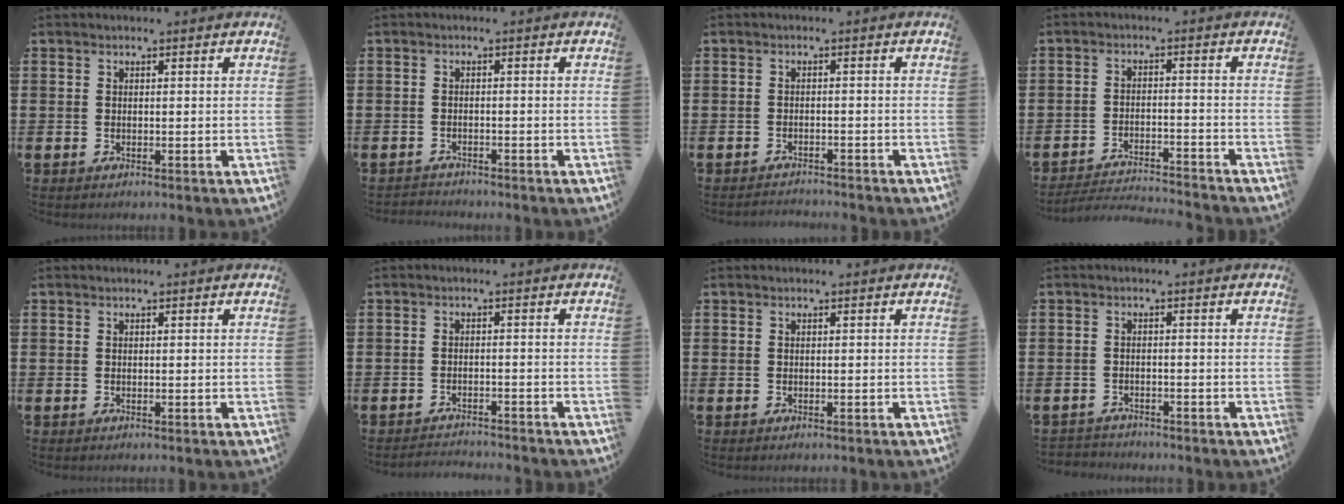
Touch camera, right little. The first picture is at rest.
{"total": 1.2, "force": [-1.2, 0.1, -0.2], "torque": [0.000, 0.003, -0.026]}
{"total": 1.4, "force": [-1.4, -0.1, -0.2], "torque": [-0.001, 0.004, -0.030]}
{"total": 2.9, "force": [-2.9, -0.1, 0.2], "torque": [-0.007, 0.002, -0.063]}
{"total": 0.0}
{"total": 1.9, "force": [-1.9, -0.1, -0.1], "torque": [-0.003, 0.004, -0.041]}
{"total": 0.0}
{"total": 1.4, "force": [-1.4, 0.2, -0.2], "torque": [0.000, 0.002, -0.032]}